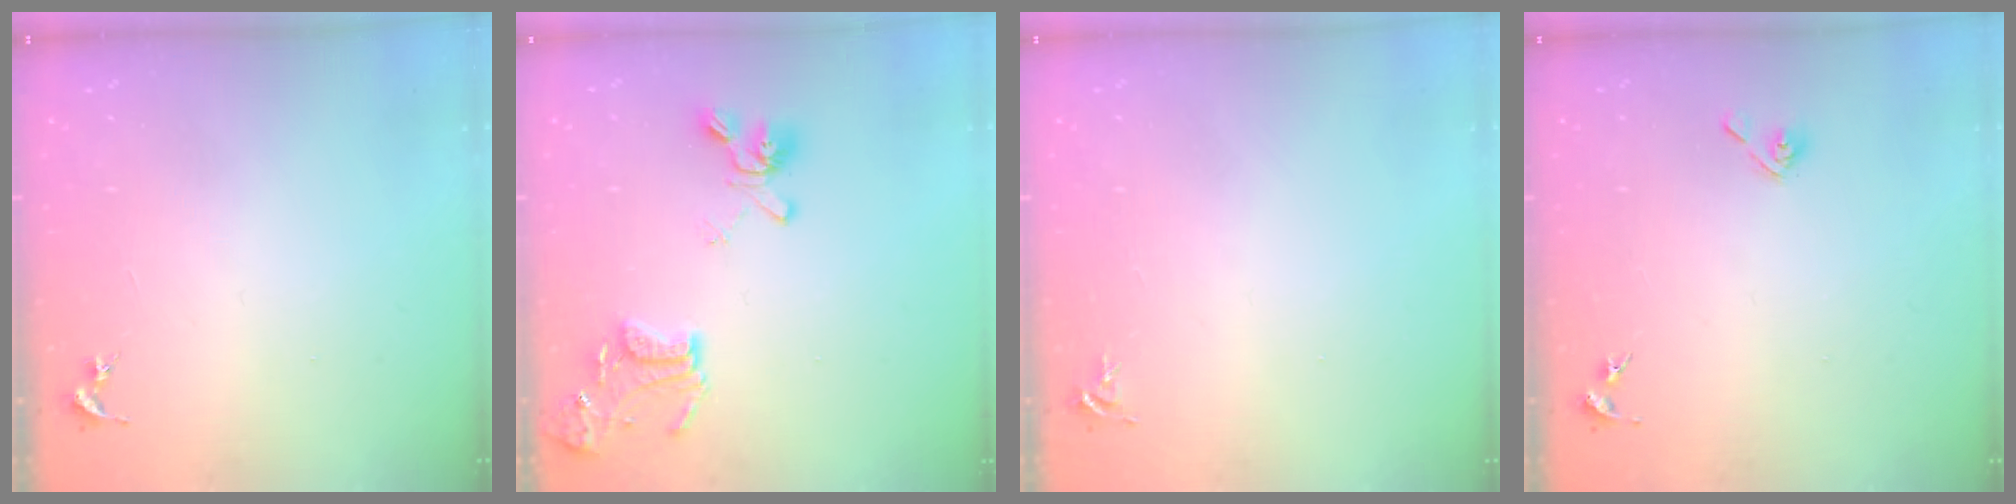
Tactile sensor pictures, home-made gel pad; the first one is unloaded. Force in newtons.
{"total": 15.8, "press": 15.7, "slide": 1.9}
{"total": 4.4, "press": 4.4, "slide": 0.6}
{"total": 5.3, "press": 4.9, "slide": 2.0}